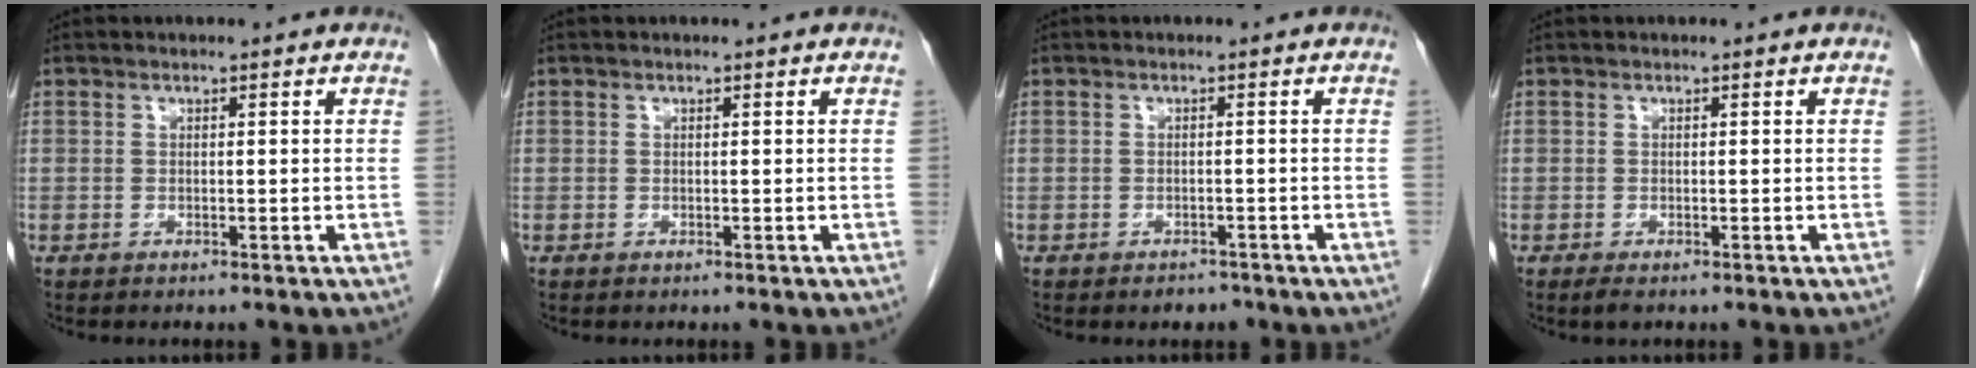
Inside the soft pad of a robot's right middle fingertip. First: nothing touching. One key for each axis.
{"total": 0.0}
{"total": 1.6, "fx": -1.3, "fy": 0.9, "fz": 0.4, "tx": -0.006, "ty": 0.002, "tz": -0.015}
{"total": 1.1, "fx": -0.7, "fy": 0.3, "fz": 0.7, "tx": -0.016, "ty": -0.003, "tz": -0.010}